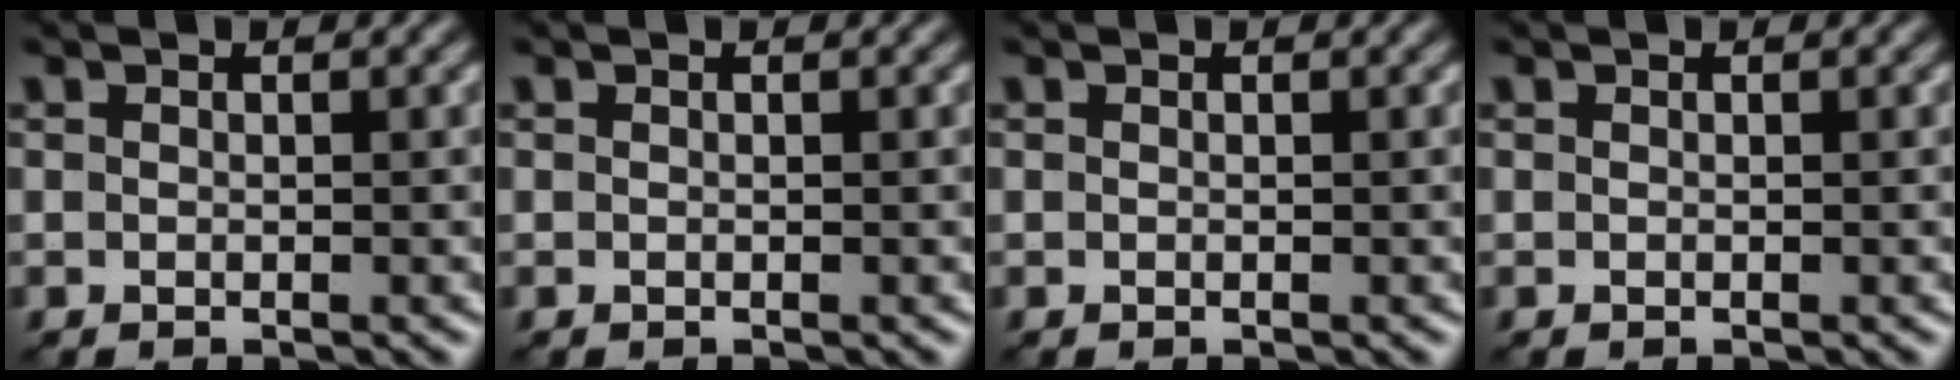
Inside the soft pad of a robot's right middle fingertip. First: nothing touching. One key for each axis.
{"total": 0.0}
{"total": 0.0}
{"total": 0.0}